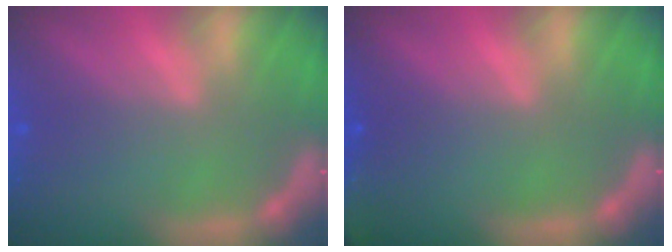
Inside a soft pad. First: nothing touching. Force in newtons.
{"total": 4.0}